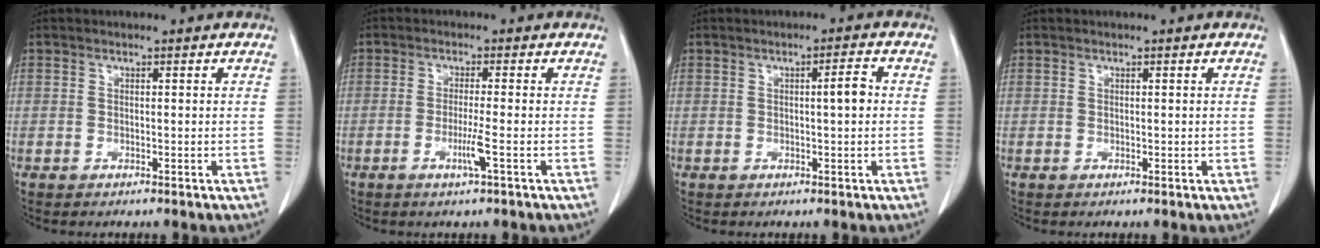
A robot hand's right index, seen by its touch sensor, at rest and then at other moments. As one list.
[{"total": 3.1, "force": [-1.2, -0.5, 2.8], "torque": [-0.058, -0.007, -0.026]}, {"total": 2.6, "force": [0.1, 0.2, 2.6], "torque": [-0.040, 0.003, 0.001]}, {"total": 0.0}]